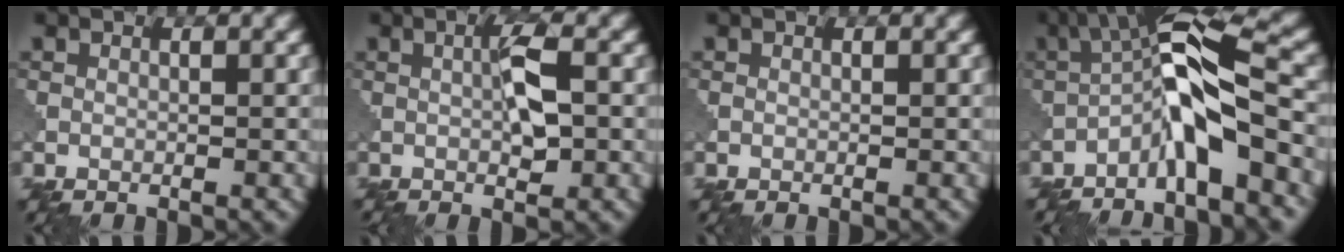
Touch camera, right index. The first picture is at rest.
{"total": 3.0, "force": [0.0, 0.5, 3.0], "torque": [-0.056, 0.003, 0.000]}
{"total": 0.0}
{"total": 7.8, "force": [-3.3, 1.5, 7.0], "torque": [-0.120, 0.025, -0.074]}